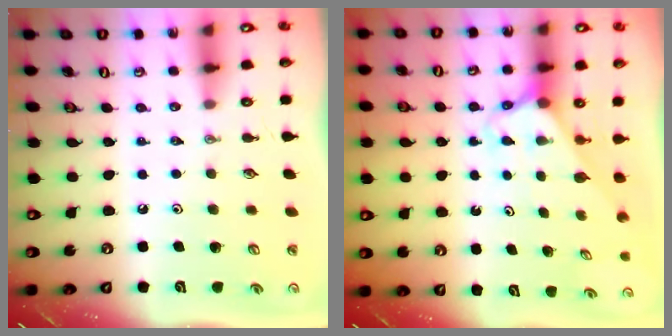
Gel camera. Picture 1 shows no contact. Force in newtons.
{"total": 2.5, "press": 2.5, "slide": 0.2}